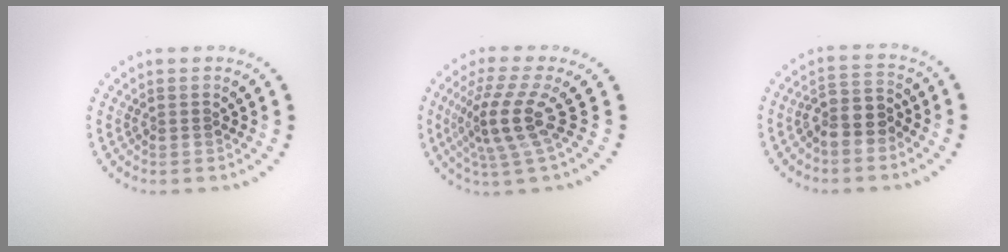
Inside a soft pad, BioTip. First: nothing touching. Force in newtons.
{"total": 4.4, "press": 3.1, "slide": 3.1}
{"total": 3.0, "press": 2.6, "slide": 1.5}